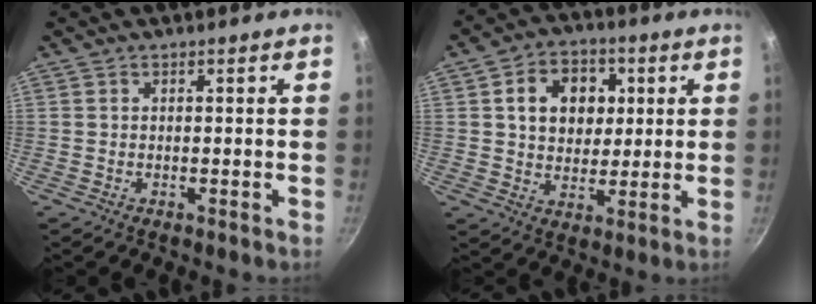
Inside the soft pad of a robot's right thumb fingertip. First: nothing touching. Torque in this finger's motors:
{"motor_torque": [-0.80, 1.84, 1.06, 0.21, 0.07]}